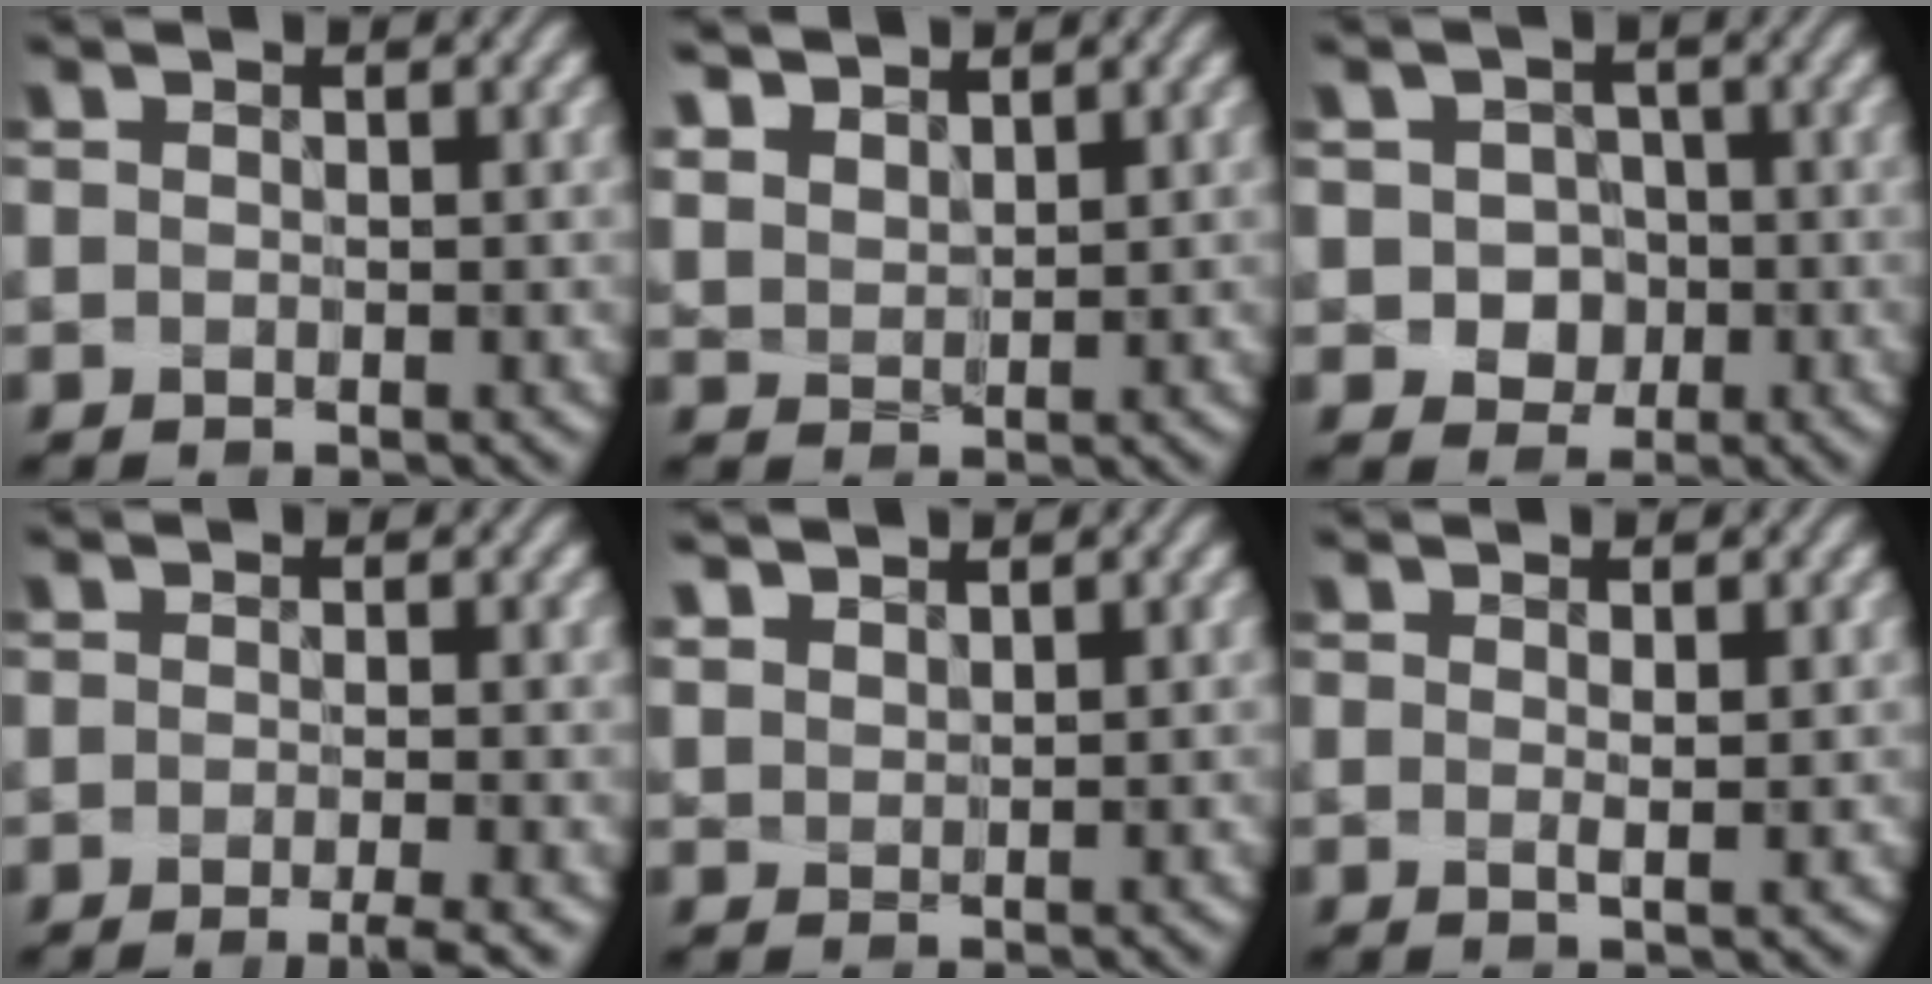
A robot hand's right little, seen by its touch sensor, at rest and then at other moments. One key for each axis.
{"total": 4.5, "fx": 3.2, "fy": 2.7, "fz": 1.7, "tx": -0.070, "ty": 0.023, "tz": 0.061}
{"total": 3.5, "fx": -1.0, "fy": 3.0, "fz": 1.4, "tx": 0.002, "ty": 0.002, "tz": -0.021}
{"total": 2.9, "fx": -1.7, "fy": 0.2, "fz": 2.3, "tx": -0.036, "ty": -0.006, "tz": -0.025}
{"total": 2.4, "fx": 1.8, "fy": 1.3, "fz": 0.8, "tx": -0.026, "ty": 0.022, "tz": 0.030}
{"total": 1.6, "fx": 0.5, "fy": 0.5, "fz": 1.4, "tx": -0.015, "ty": 0.000, "tz": 0.013}